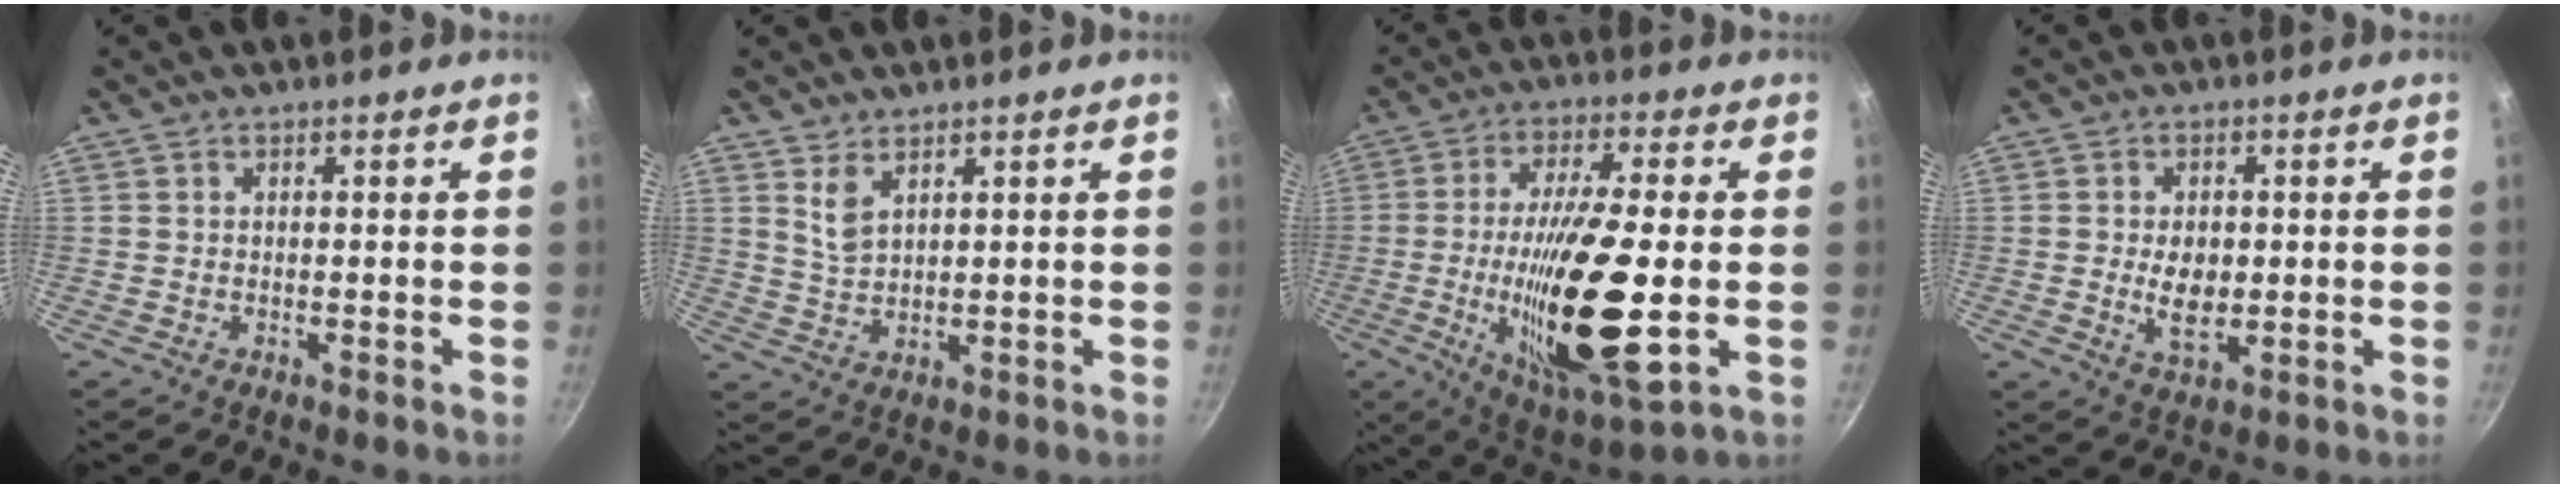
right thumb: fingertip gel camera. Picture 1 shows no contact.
{"total": 4.2, "force": [2.5, 2.0, 2.7], "torque": [-0.049, -0.022, 0.055]}
{"total": 22.4, "force": [-3.0, 6.1, 21.3], "torque": [-0.379, 0.000, -0.048]}
{"total": 6.1, "force": [-0.2, 4.0, 4.6], "torque": [-0.067, -0.008, 0.002]}